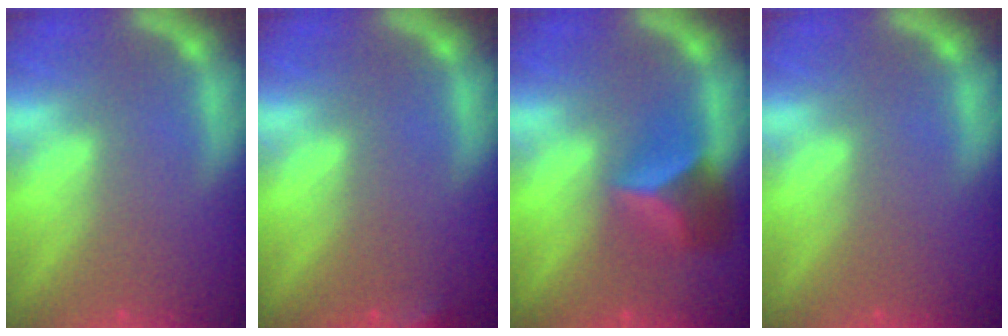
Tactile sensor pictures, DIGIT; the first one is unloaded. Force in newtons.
{"total": 1.4}
{"total": 4.9}
{"total": 0.0}